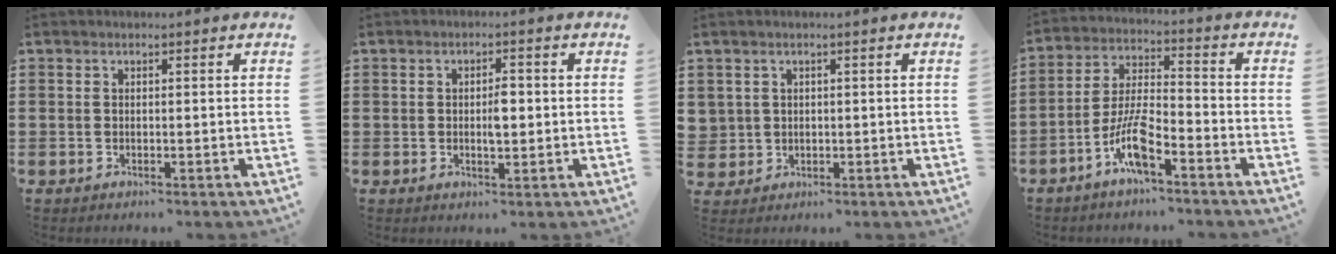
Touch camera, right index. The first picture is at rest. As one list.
[{"total": 2.9, "force": [0.0, 1.2, 2.7], "torque": [-0.044, -0.001, -0.003]}, {"total": 1.6, "force": [0.5, 1.5, 0.0], "torque": [-0.007, 0.007, 0.009]}, {"total": 8.0, "force": [-5.1, 1.9, 5.9], "torque": [-0.137, -0.002, -0.098]}]